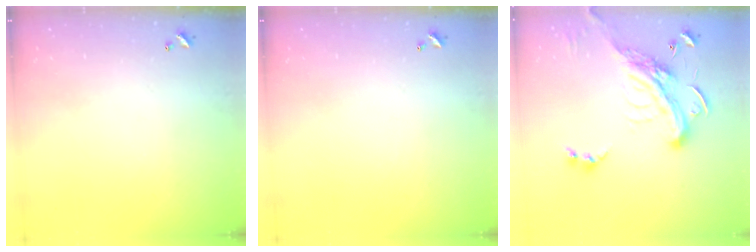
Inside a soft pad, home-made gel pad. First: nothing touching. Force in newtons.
{"total": 0.0}
{"total": 6.7, "press": 6.7, "slide": 1.0}